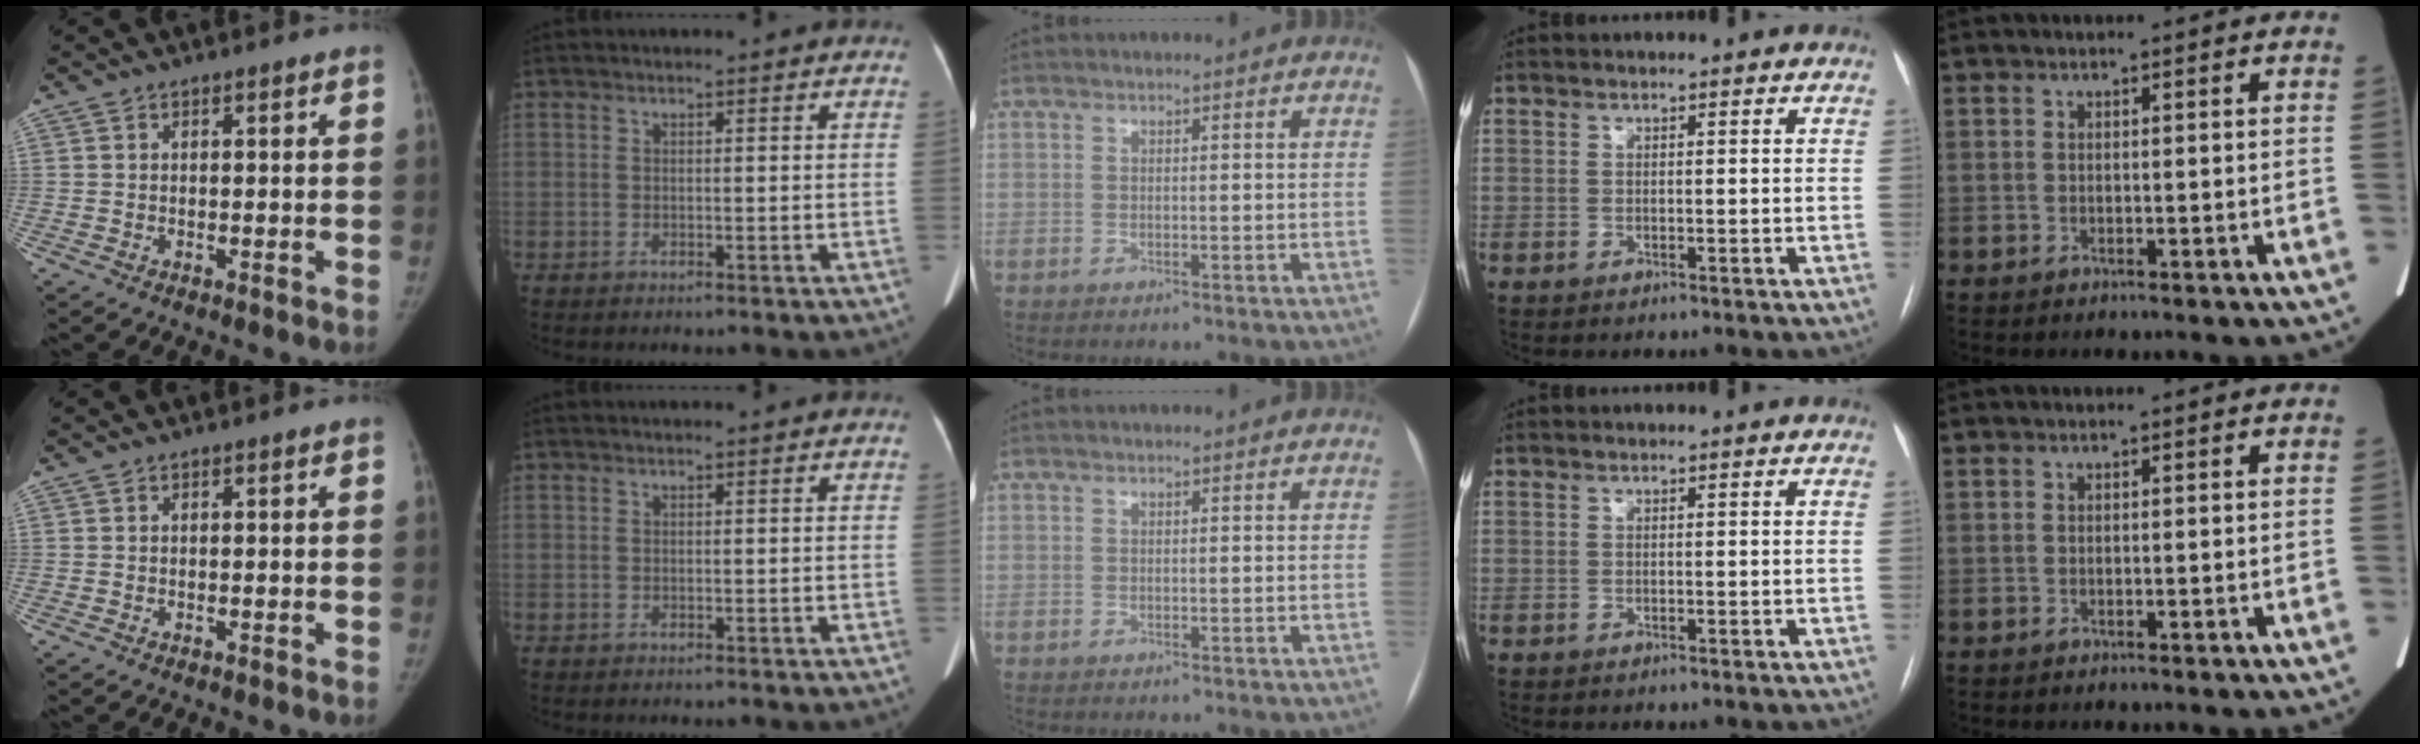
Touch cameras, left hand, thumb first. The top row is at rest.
{}